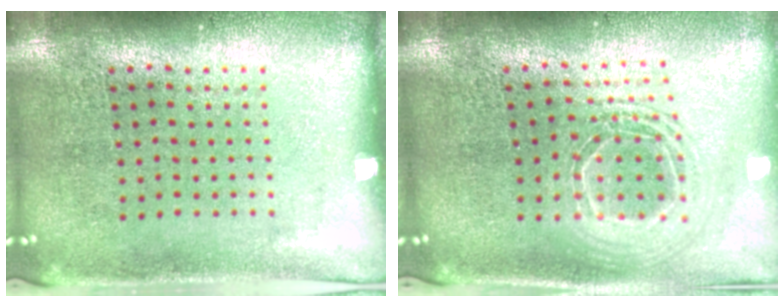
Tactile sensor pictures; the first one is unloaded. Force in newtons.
{"total": 2.0, "press": 1.5, "slide": 1.3}